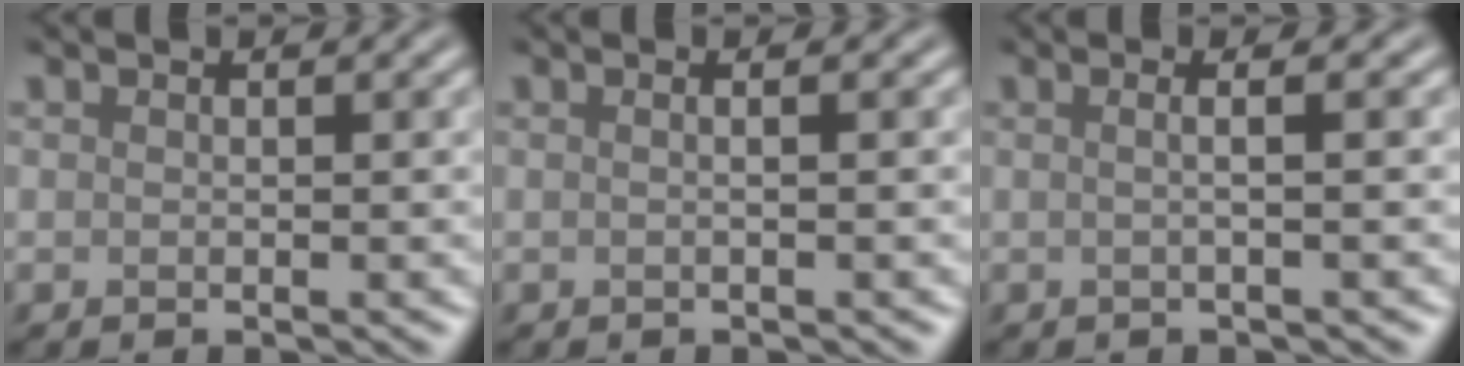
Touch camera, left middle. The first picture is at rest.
{"total": 2.2, "force": [0.5, 1.2, 1.8], "torque": [-0.003, 0.008, -0.021]}
{"total": 2.4, "force": [0.4, 1.0, 2.2], "torque": [-0.017, 0.004, -0.021]}